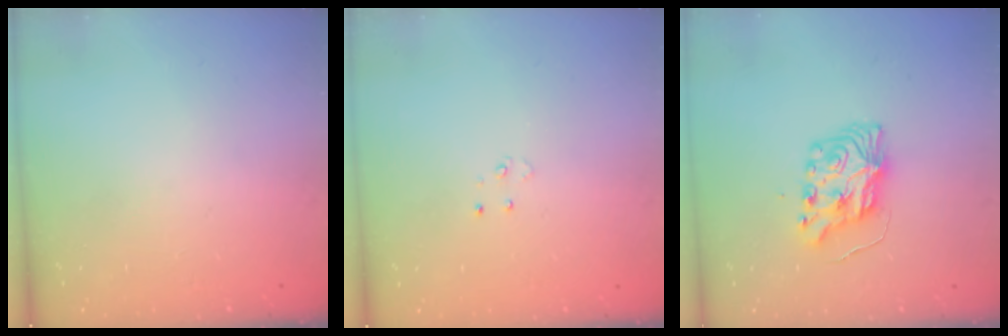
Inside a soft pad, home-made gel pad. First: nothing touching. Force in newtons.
{"total": 3.0, "press": 3.0, "slide": 0.4}
{"total": 8.2, "press": 8.2, "slide": 0.6}